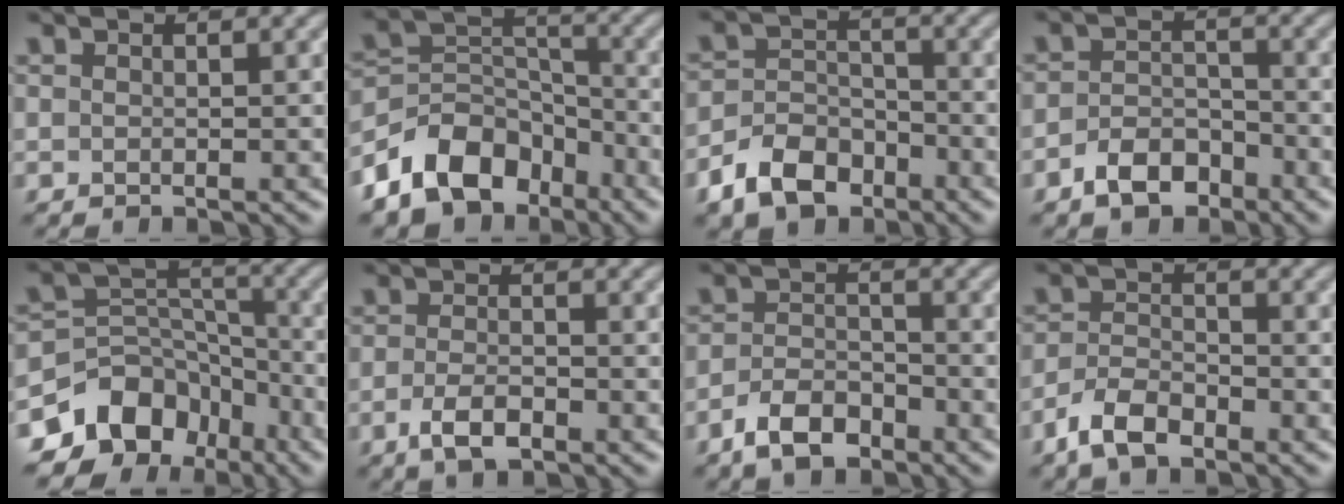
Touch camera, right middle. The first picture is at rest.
{"total": 8.6, "force": [-5.5, 5.6, 3.6], "torque": [-0.060, 0.002, -0.114]}
{"total": 5.3, "force": [-3.4, 3.4, 2.3], "torque": [-0.049, -0.001, -0.069]}
{"total": 3.7, "force": [-2.5, 2.1, 1.8], "torque": [-0.032, 0.003, -0.050]}
{"total": 9.1, "force": [-5.9, 6.2, 2.8], "torque": [-0.039, 0.016, -0.109]}
{"total": 2.8, "force": [-1.3, 1.1, 2.1], "torque": [-0.049, -0.002, -0.029]}
{"total": 4.0, "force": [-2.8, 1.9, 2.2], "torque": [-0.040, 0.001, -0.060]}
{"total": 3.7, "force": [-2.6, 1.7, 2.1], "torque": [-0.042, 0.002, -0.059]}